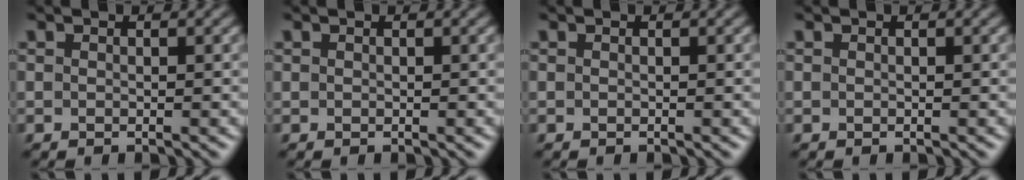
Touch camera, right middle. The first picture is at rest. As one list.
[{"total": 0.0}, {"total": 0.0}, {"total": 0.0}]